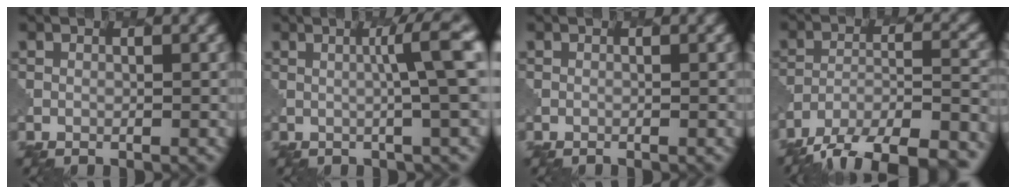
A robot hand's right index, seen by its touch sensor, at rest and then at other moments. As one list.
[{"total": 5.6, "force": [1.1, 0.4, 5.5], "torque": [-0.074, 0.009, 0.018]}, {"total": 0.0}, {"total": 13.7, "force": [-11.4, 4.7, 5.9], "torque": [-0.093, -0.012, -0.145]}]